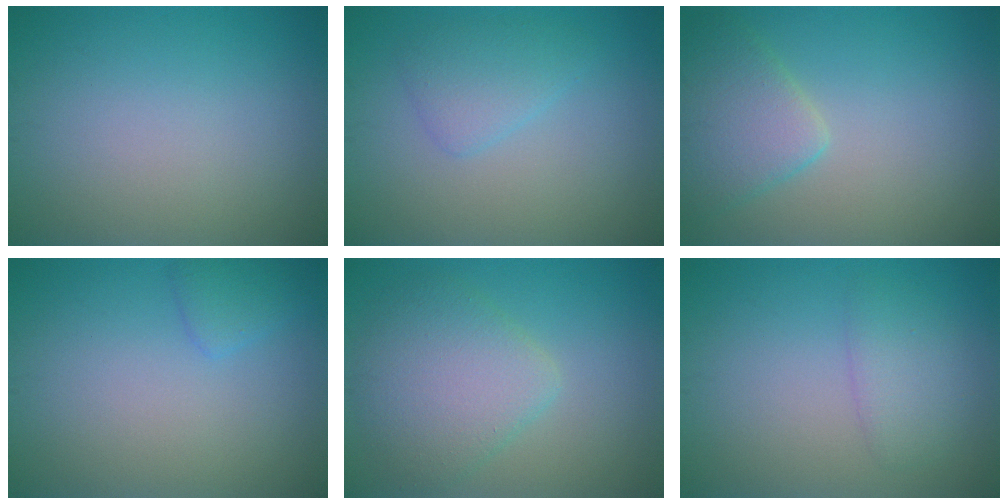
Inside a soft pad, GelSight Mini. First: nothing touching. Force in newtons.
{"total": 2.4, "press": 2.4, "slide": 0.1}
{"total": 3.9, "press": 3.9, "slide": 0.4}
{"total": 1.4, "press": 1.4, "slide": 0.1}
{"total": 5.0, "press": 5.0, "slide": 0.2}
{"total": 2.2, "press": 2.2, "slide": 0.2}